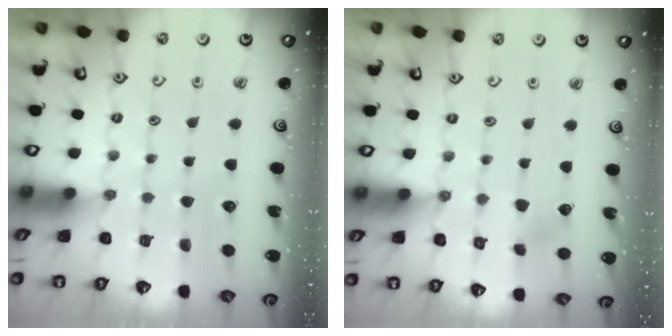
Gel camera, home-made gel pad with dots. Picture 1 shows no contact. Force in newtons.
{"total": 3.1, "press": 3.1, "slide": 0.3}